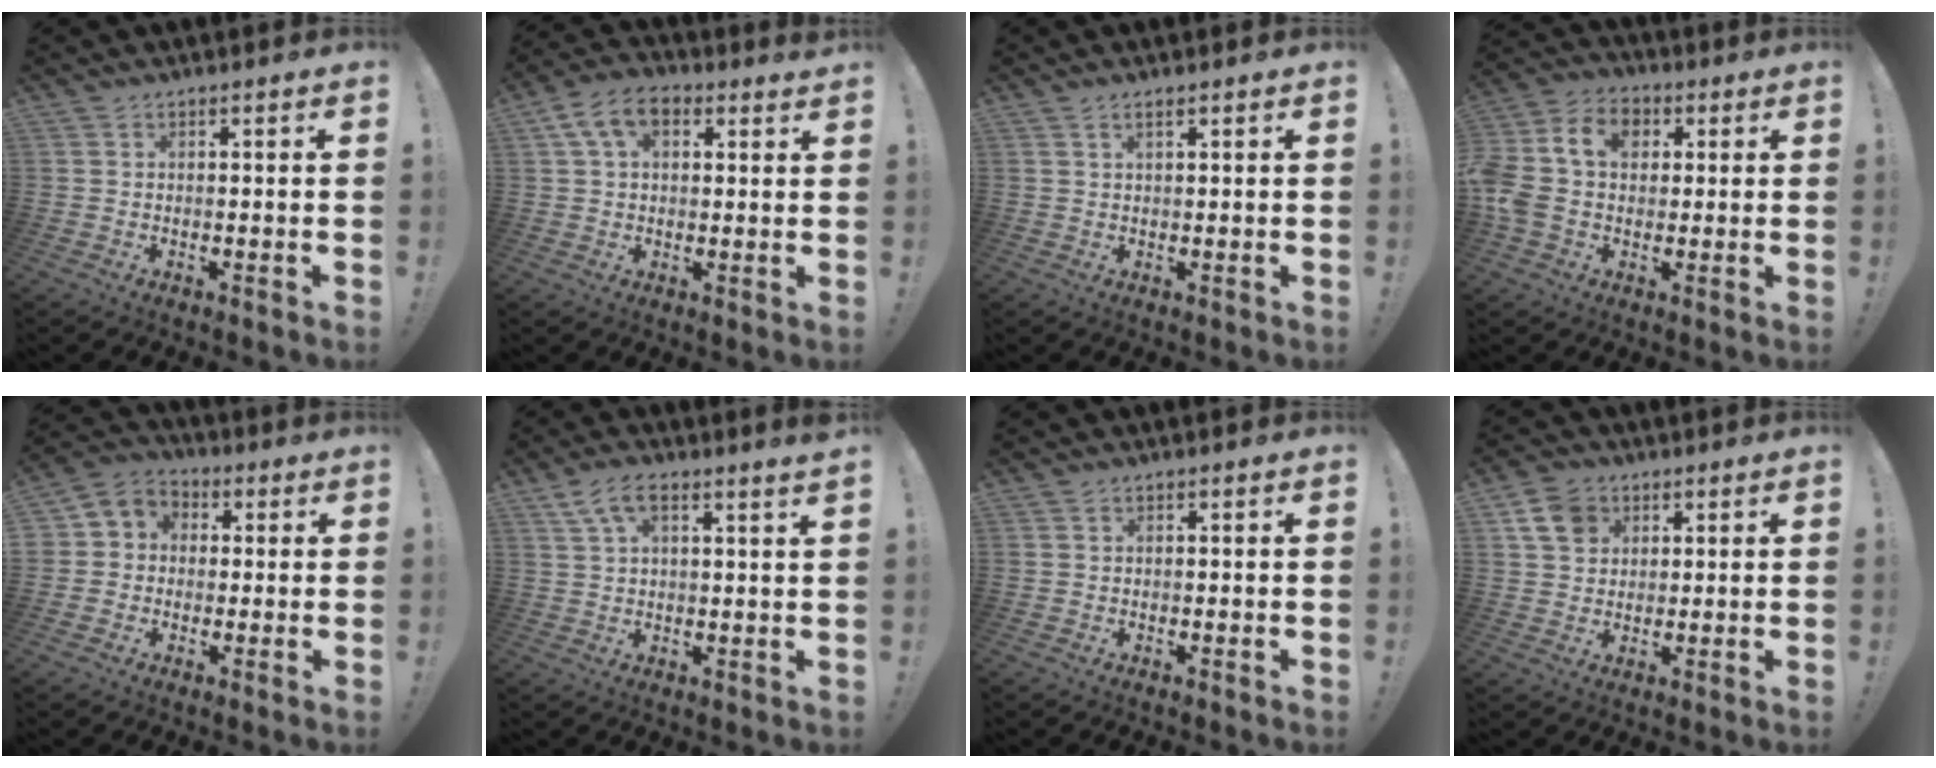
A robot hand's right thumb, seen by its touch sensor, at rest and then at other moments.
{"total": 8.9, "force": [3.7, 5.4, 6.1], "torque": [-0.103, 0.006, 0.070]}
{"total": 1.7, "force": [1.0, 0.4, 1.3], "torque": [-0.029, 0.001, 0.019]}
{"total": 14.5, "force": [1.8, 10.9, 9.4], "torque": [-0.177, 0.021, 0.035]}
{"total": 6.0, "force": [-1.1, 5.7, 1.5], "torque": [-0.017, 0.015, -0.015]}
{"total": 6.6, "force": [4.2, 1.7, 4.8], "torque": [-0.087, -0.012, 0.075]}
{"total": 0.0}
{"total": 8.3, "force": [3.7, 6.6, 3.5], "torque": [-0.051, -0.007, 0.074]}